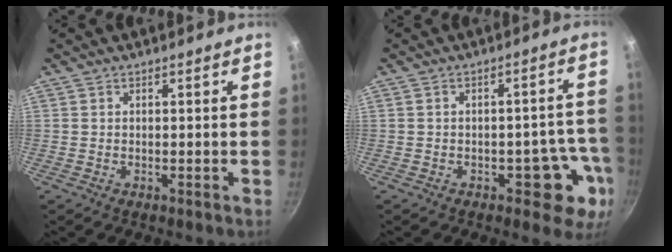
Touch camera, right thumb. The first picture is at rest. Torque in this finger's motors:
{"motor_torque": [1.34, 1.14, -0.16, 0.03, 0.20]}